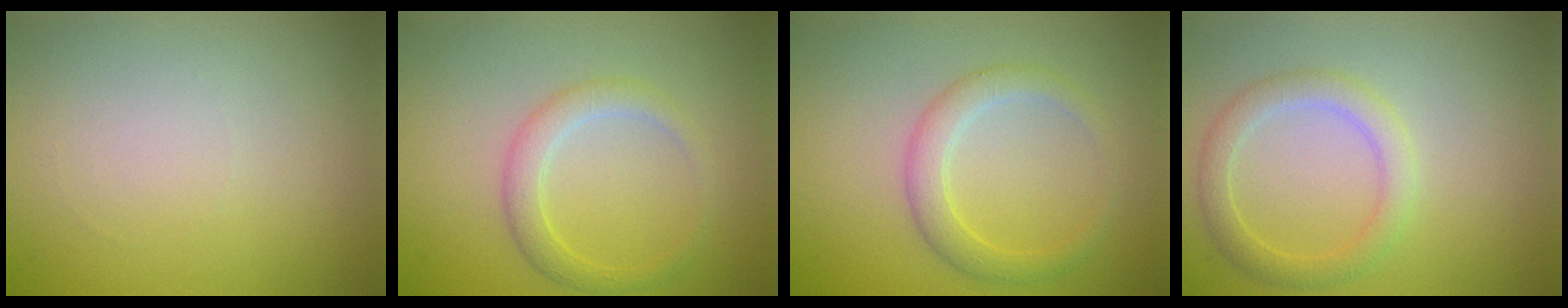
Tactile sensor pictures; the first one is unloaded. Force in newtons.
{"total": 2.2, "press": 2.2, "slide": 0.1}
{"total": 2.6, "press": 2.6, "slide": 0.1}
{"total": 2.5, "press": 2.5, "slide": 0.0}